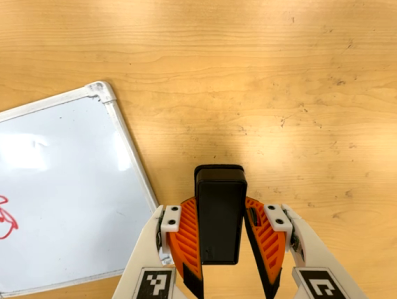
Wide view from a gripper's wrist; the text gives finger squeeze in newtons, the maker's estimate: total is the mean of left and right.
{"total": 6.1, "left": 5.2, "right": 7.0}